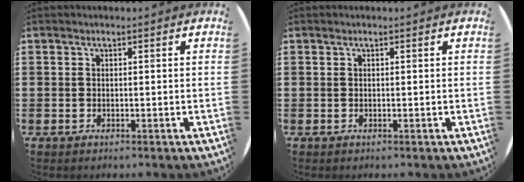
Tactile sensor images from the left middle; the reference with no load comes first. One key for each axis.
{"total": 0.0}